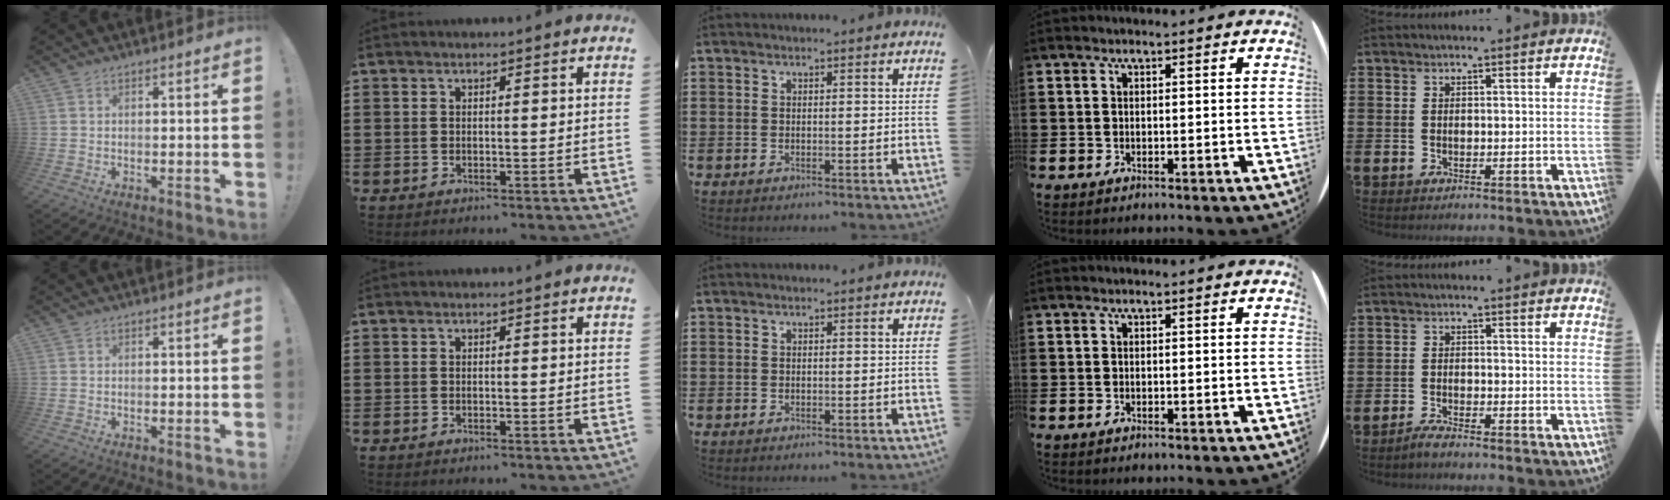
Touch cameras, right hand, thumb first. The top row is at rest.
{"little": {"total": 1.6, "force": [-1.4, 0.0, 0.8], "torque": [-0.014, 0.002, -0.027]}}